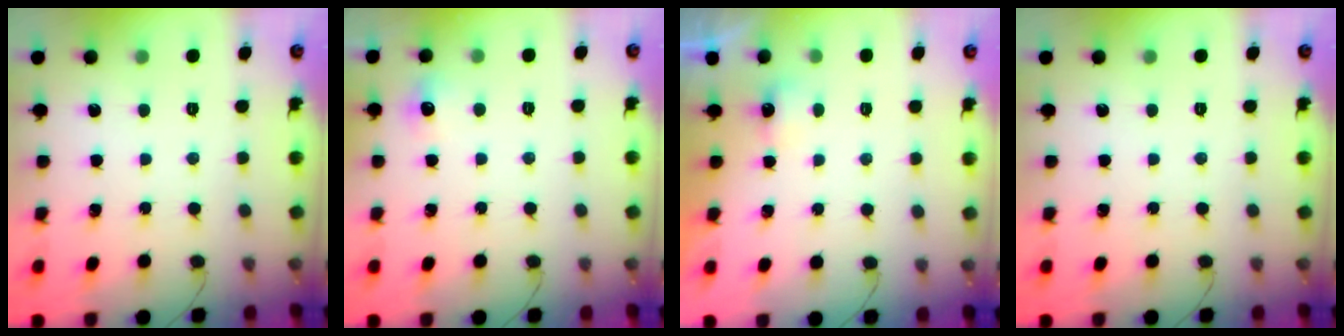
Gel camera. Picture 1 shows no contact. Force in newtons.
{"total": 4.6, "press": 4.3, "slide": 1.5}
{"total": 2.4, "press": 2.3, "slide": 0.6}
{"total": 0.0}